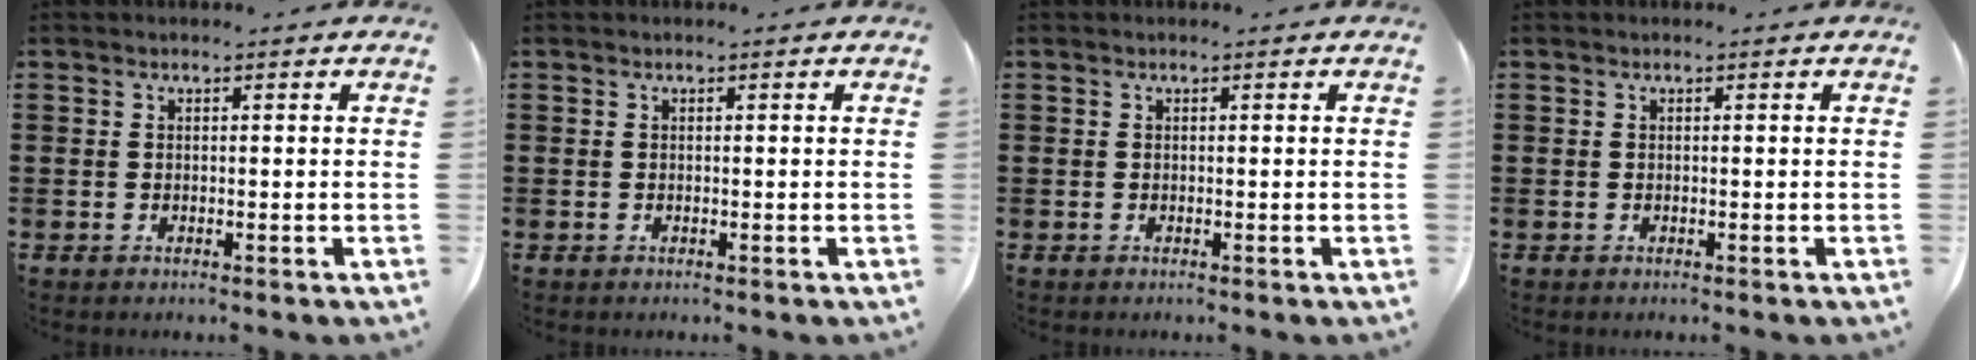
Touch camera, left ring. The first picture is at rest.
{"total": 0.0}
{"total": 0.0}
{"total": 0.0}